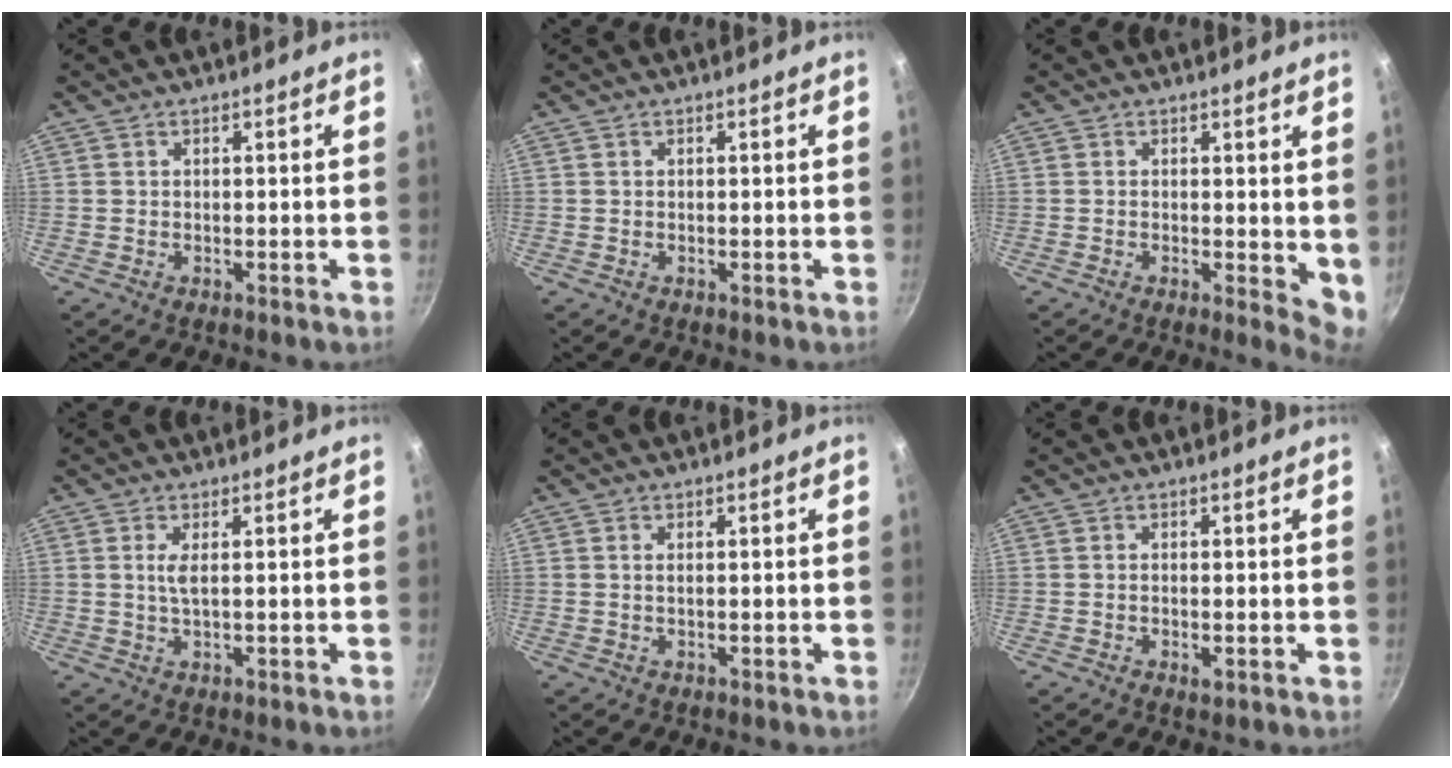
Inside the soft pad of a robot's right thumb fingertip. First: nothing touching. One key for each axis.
{"total": 0.0}
{"total": 4.8, "fx": 0.5, "fy": 2.1, "fz": 4.3, "tx": -0.052, "ty": -0.010, "tz": 0.006}
{"total": 2.5, "fx": 0.6, "fy": 0.6, "fz": 2.4, "tx": -0.054, "ty": -0.003, "tz": 0.013}
{"total": 0.8, "fx": 0.2, "fy": 0.3, "fz": 0.8, "tx": -0.014, "ty": 0.000, "tz": 0.003}
{"total": 1.3, "fx": -0.3, "fy": 0.5, "fz": 1.1, "tx": -0.021, "ty": -0.002, "tz": -0.005}